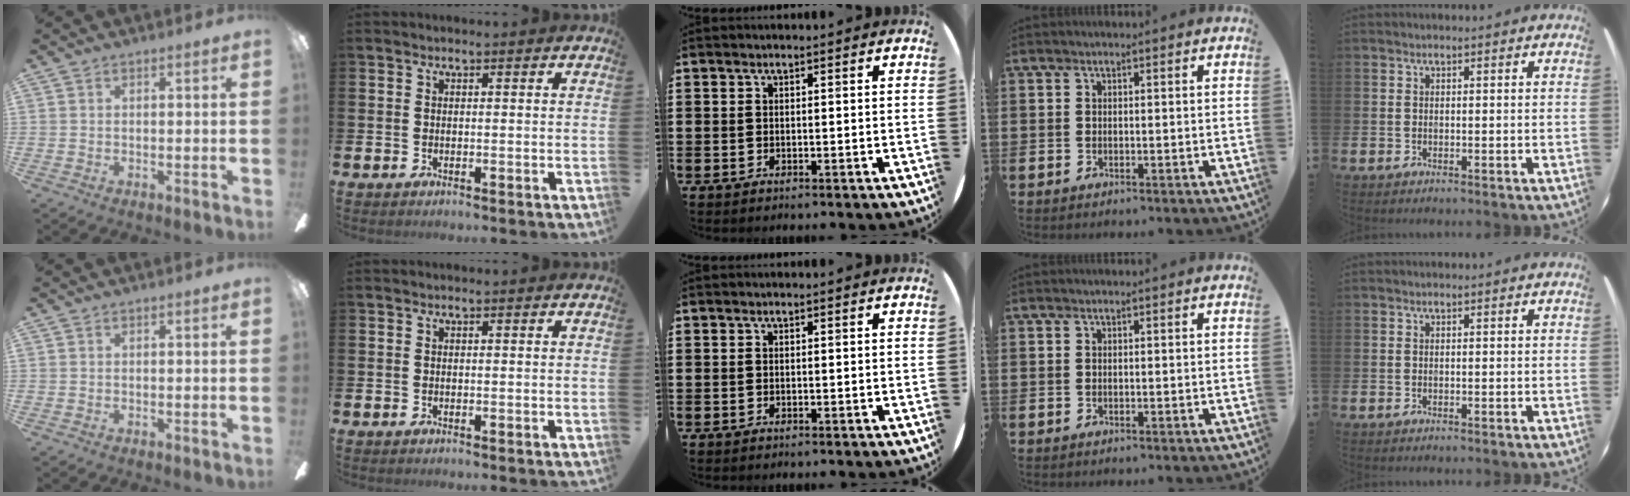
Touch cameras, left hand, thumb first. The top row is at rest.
{}